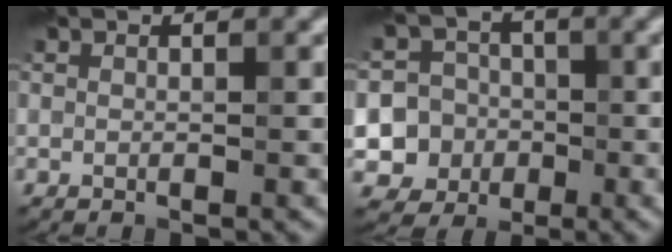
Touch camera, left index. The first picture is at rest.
{"total": 8.5, "force": [-2.3, 8.0, 1.4], "torque": [-0.017, -0.001, -0.057]}